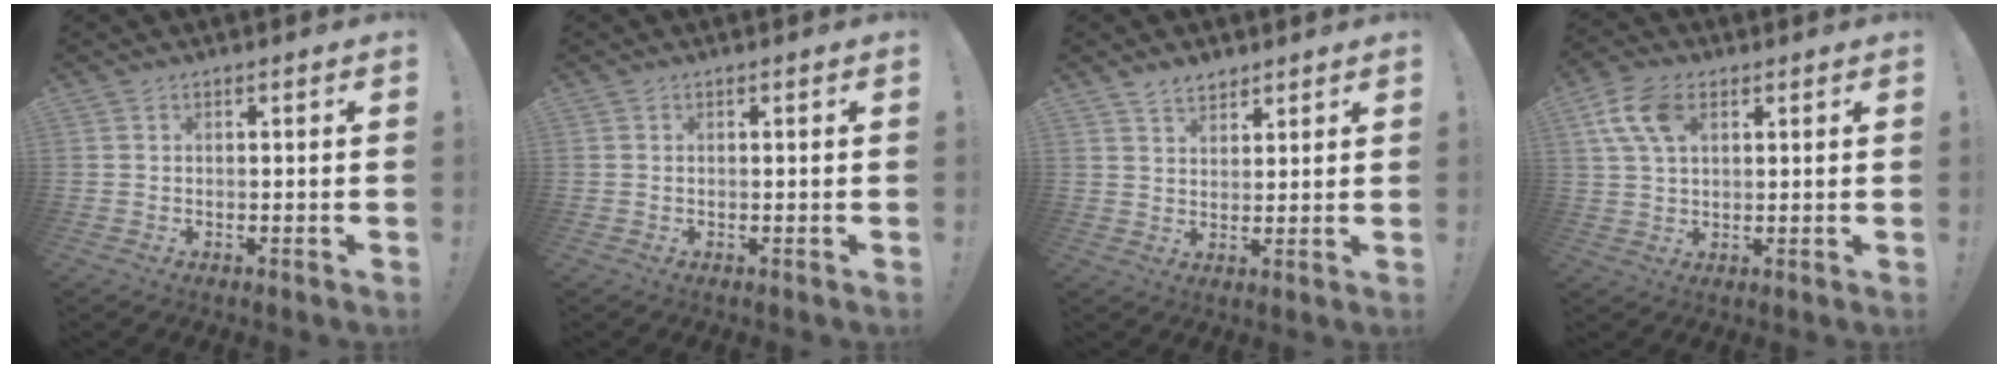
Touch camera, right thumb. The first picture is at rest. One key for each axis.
{"total": 0.0}
{"total": 4.8, "fx": 3.9, "fy": 2.4, "fz": 1.1, "tx": -0.016, "ty": -0.021, "tz": 0.073}
{"total": 10.0, "fx": 3.8, "fy": 5.9, "fz": 7.2, "tx": -0.140, "ty": 0.000, "tz": 0.073}